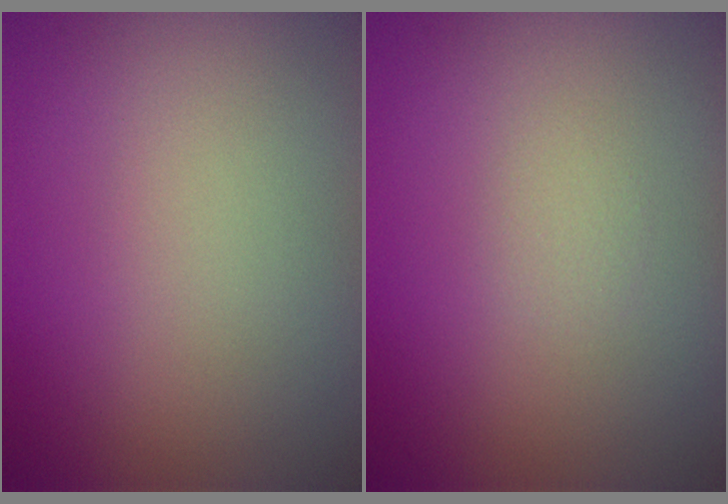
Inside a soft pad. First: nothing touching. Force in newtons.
{"total": 0.6, "press": 0.6, "slide": 0.1}